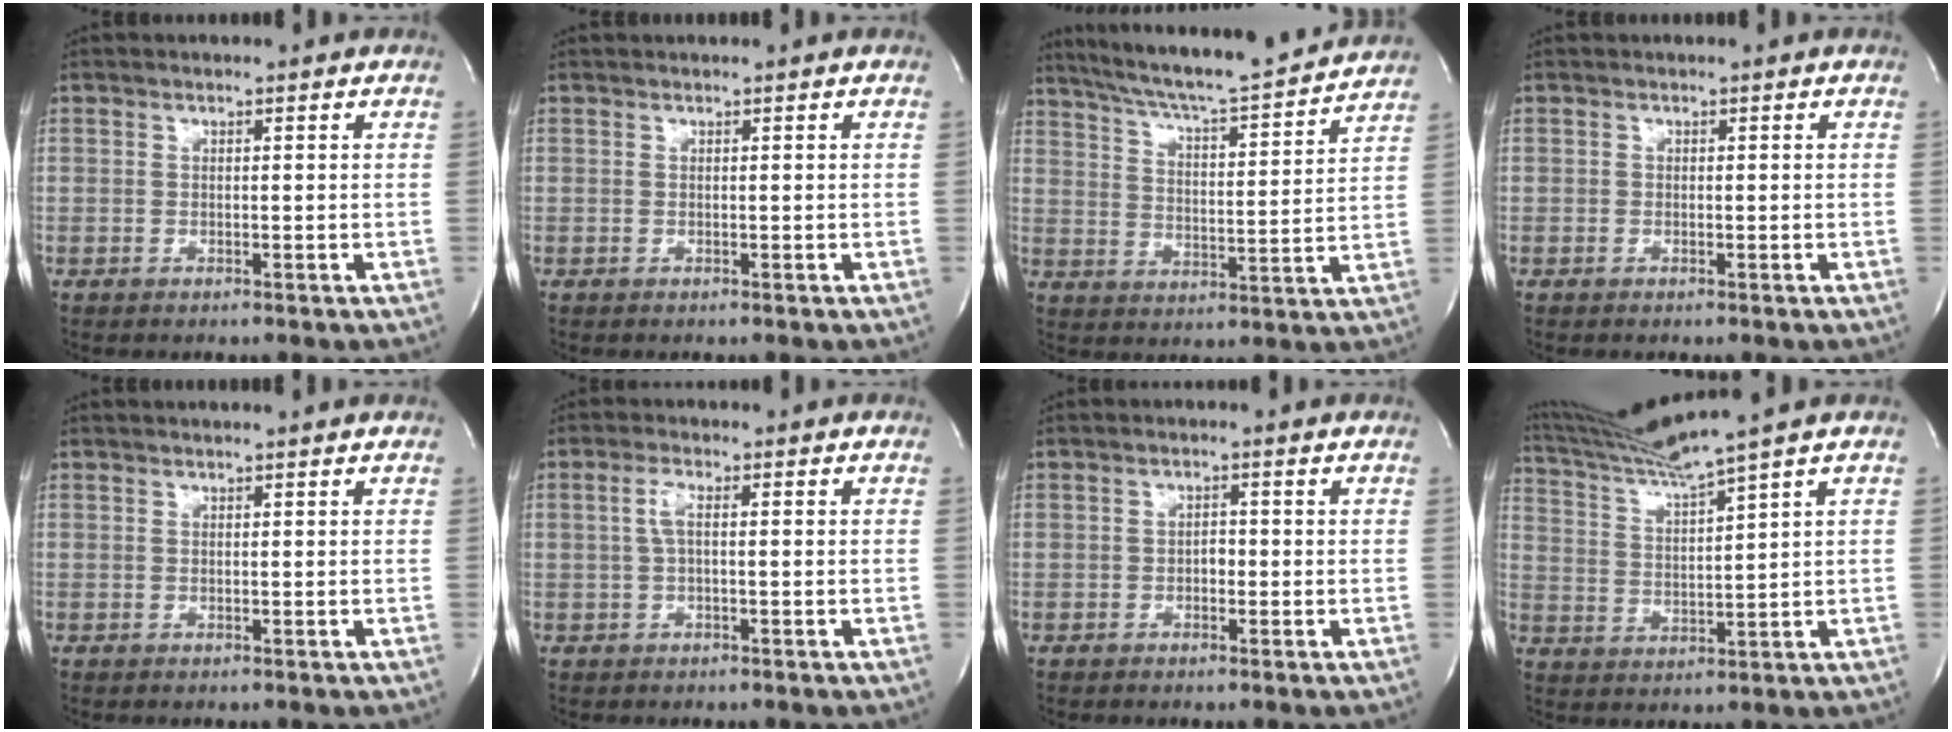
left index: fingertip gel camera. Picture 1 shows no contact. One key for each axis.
{"total": 1.0, "fx": 0.9, "fy": -0.1, "fz": 0.1, "tx": -0.010, "ty": 0.011, "tz": 0.014}
{"total": 19.3, "fx": 17.5, "fy": 0.8, "fz": 8.1, "tx": -0.137, "ty": -0.011, "tz": 0.254}
{"total": 0.0}
{"total": 2.1, "fx": 2.0, "fy": -0.1, "fz": 0.7, "tx": -0.013, "ty": 0.012, "tz": 0.021}
{"total": 2.5, "fx": 0.1, "fy": 0.6, "fz": 2.5, "tx": -0.054, "ty": 0.005, "tz": 0.003}
{"total": 1.3, "fx": -0.5, "fy": 0.8, "fz": 0.9, "tx": -0.011, "ty": 0.000, "tz": -0.011}
{"total": 9.4, "fx": 7.9, "fy": -3.0, "fz": 4.0, "tx": -0.081, "ty": -0.010, "tz": 0.152}